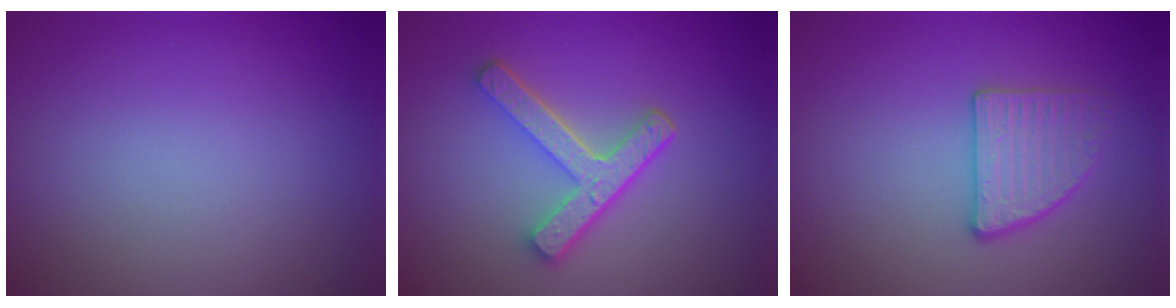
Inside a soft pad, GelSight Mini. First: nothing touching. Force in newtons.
{"total": 4.8, "press": 3.7, "slide": 3.2}
{"total": 2.8, "press": 2.7, "slide": 0.6}